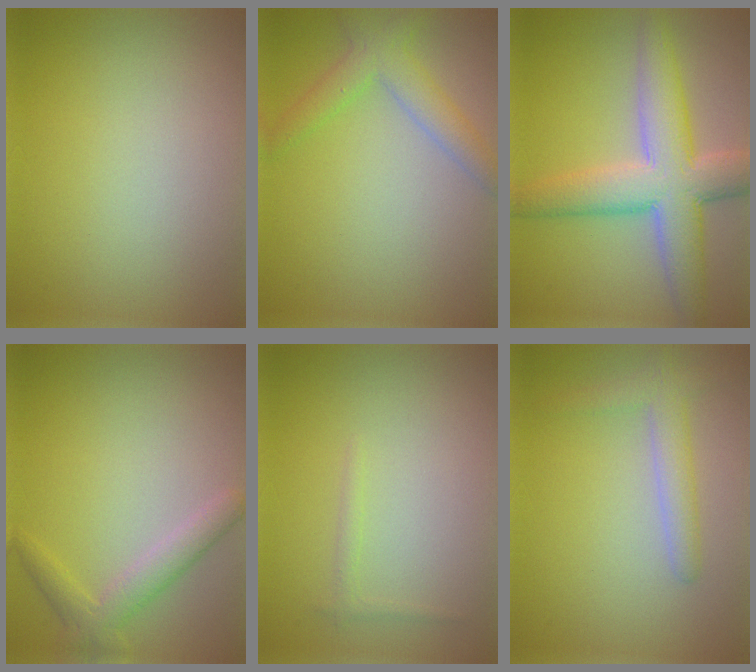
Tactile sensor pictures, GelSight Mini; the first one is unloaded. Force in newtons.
{"total": 3.2, "press": 3.2, "slide": 0.0}
{"total": 7.7, "press": 7.7, "slide": 0.2}
{"total": 2.6, "press": 2.6, "slide": 0.1}
{"total": 0.7, "press": 0.7, "slide": 0.1}
{"total": 2.6, "press": 2.6, "slide": 0.2}